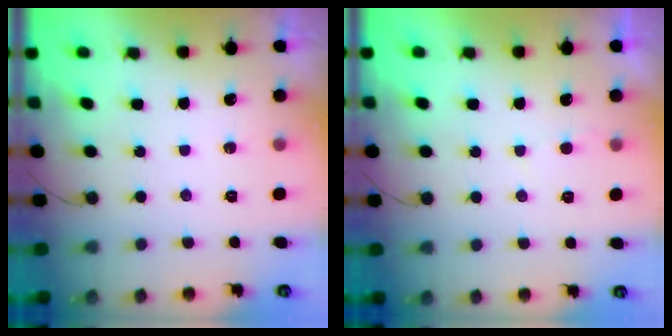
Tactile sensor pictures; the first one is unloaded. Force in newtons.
{"total": 2.1, "press": 2.1, "slide": 0.2}